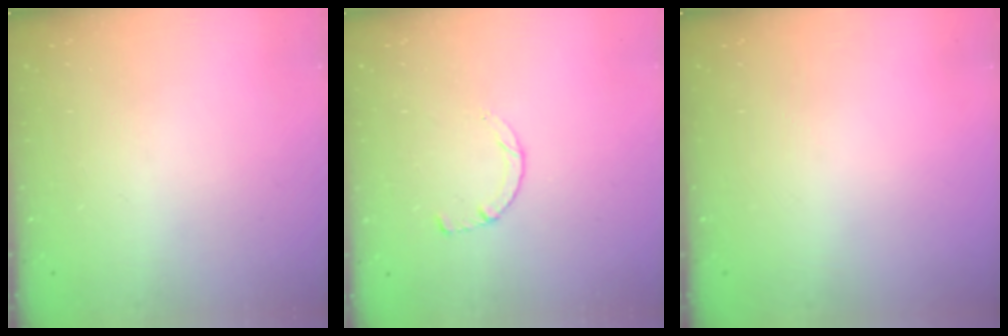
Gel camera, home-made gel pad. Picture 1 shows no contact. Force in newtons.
{"total": 2.5, "press": 2.5, "slide": 0.3}
{"total": 0.0}